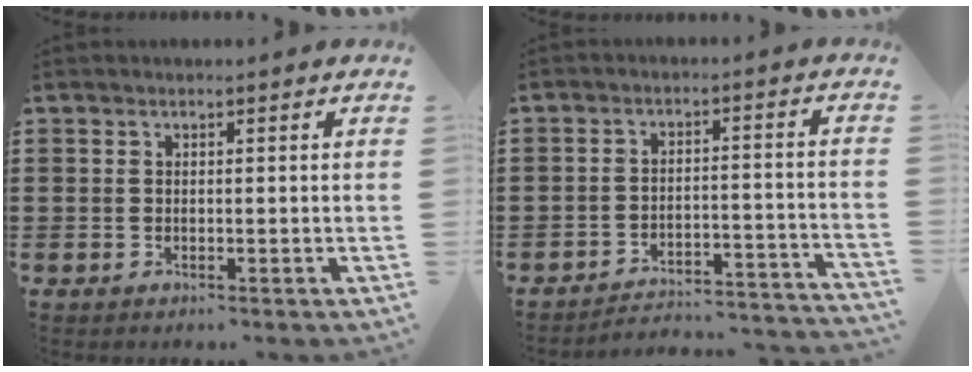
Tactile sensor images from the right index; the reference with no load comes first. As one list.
[{"total": 3.2, "force": [-3.0, 0.5, 1.1], "torque": [-0.026, -0.006, -0.067]}]